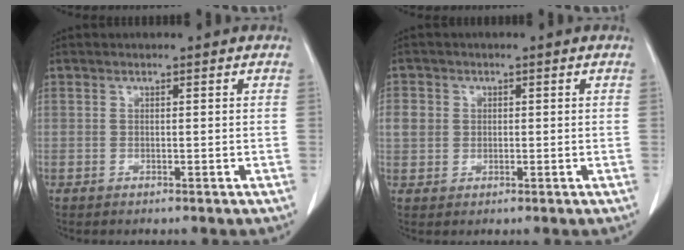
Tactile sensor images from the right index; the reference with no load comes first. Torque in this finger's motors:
{"motor_torque": [-0.07, 0.07, 0.01, 0.01]}